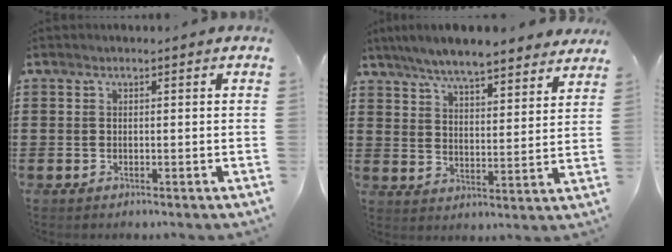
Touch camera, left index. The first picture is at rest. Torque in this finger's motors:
{"motor_torque": [1.05, -1.09, 0.51, 0.21]}